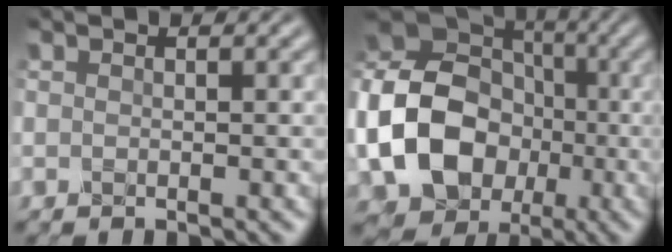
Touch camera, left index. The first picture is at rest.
{"total": 13.6, "force": [-2.3, 10.7, 8.0], "torque": [-0.182, -0.006, -0.042]}